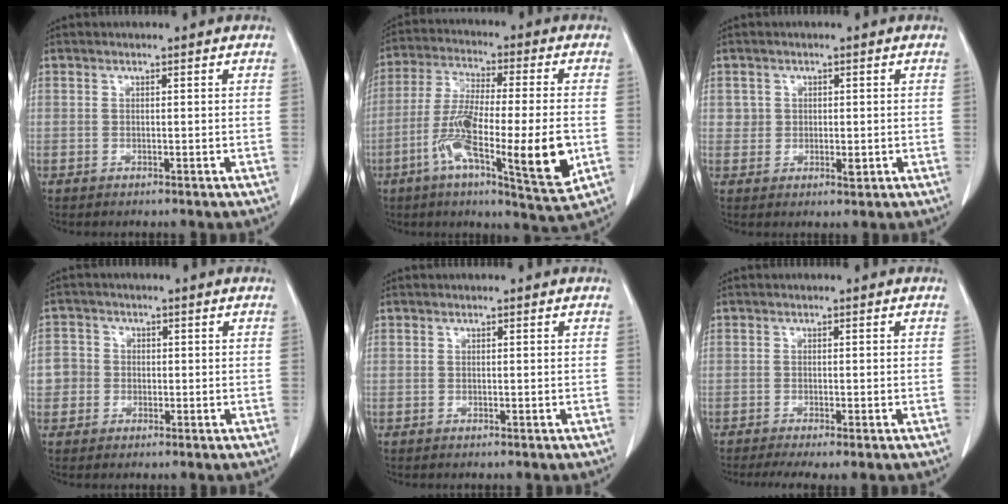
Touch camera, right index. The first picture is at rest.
{"total": 17.6, "force": [-4.8, 2.0, 16.8], "torque": [-0.285, -0.017, -0.078]}
{"total": 2.4, "force": [0.3, 2.1, 1.2], "torque": [-0.012, -0.002, 0.004]}
{"total": 3.9, "force": [-0.4, 3.8, 0.5], "torque": [-0.001, 0.015, -0.012]}
{"total": 0.0}
{"total": 3.4, "force": [-2.2, 0.4, 2.6], "torque": [-0.040, -0.012, -0.035]}